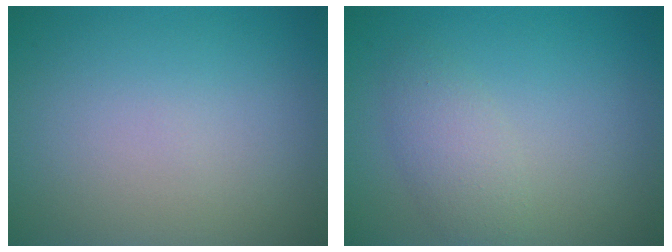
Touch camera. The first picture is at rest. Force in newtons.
{"total": 2.4, "press": 2.4, "slide": 0.1}